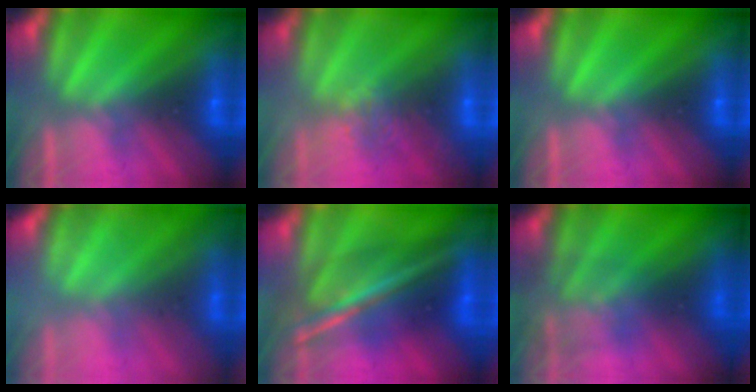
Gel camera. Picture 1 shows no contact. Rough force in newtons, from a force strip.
{"total": 2.8}
{"total": 0.0}
{"total": 2.1}
{"total": 7.8}
{"total": 1.3}